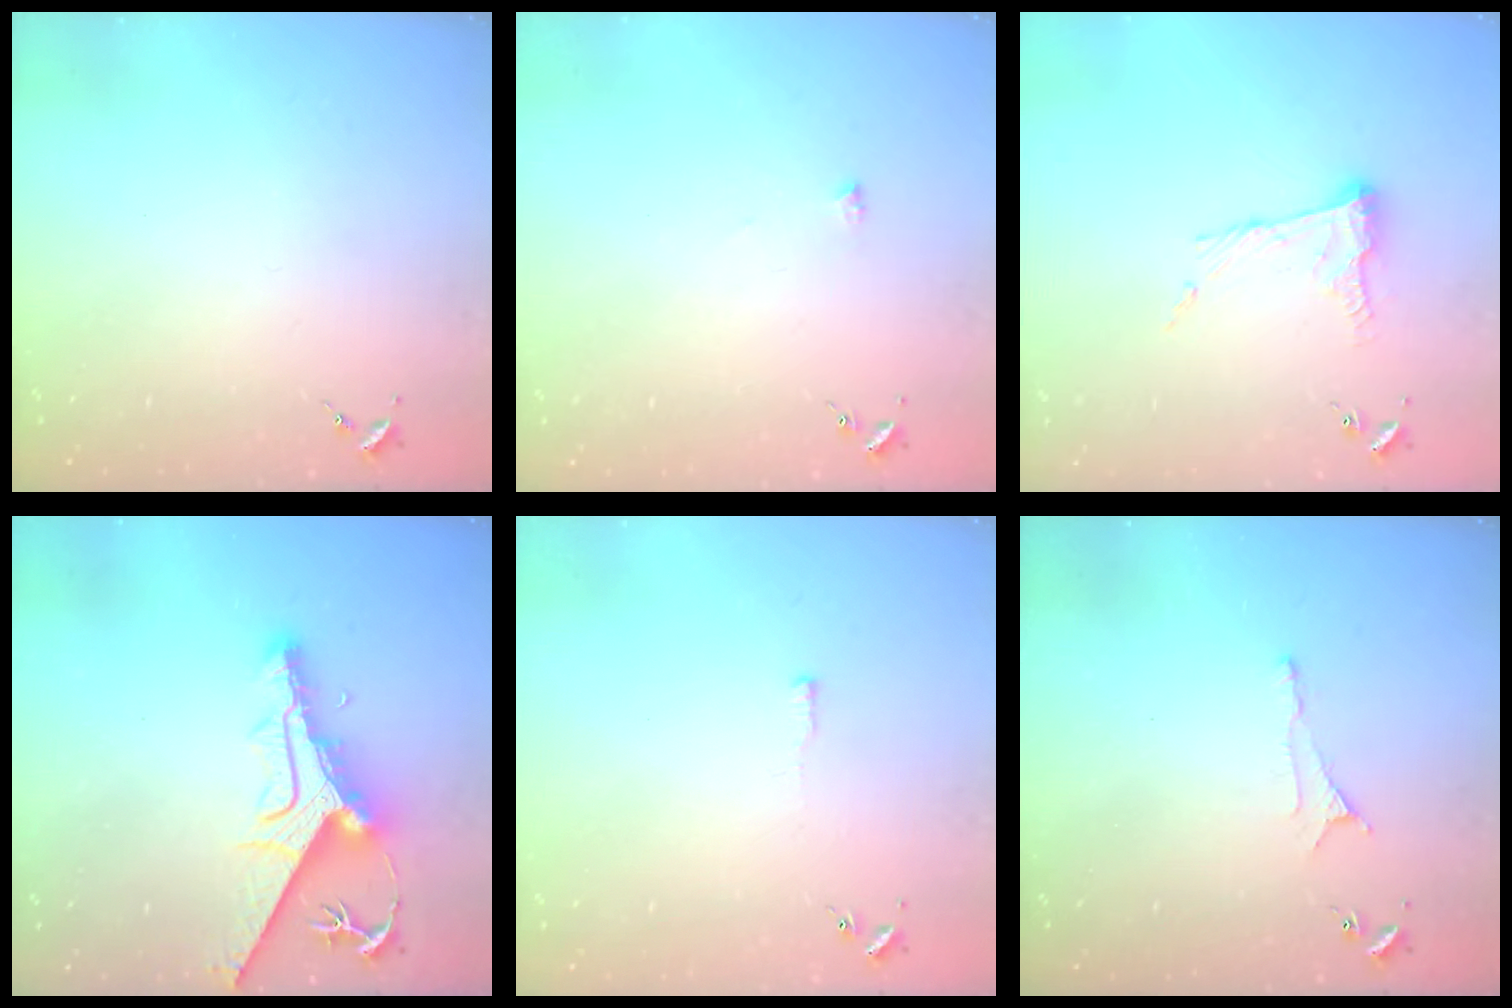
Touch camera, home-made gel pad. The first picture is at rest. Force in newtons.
{"total": 3.9, "press": 3.9, "slide": 0.6}
{"total": 9.6, "press": 9.6, "slide": 0.8}
{"total": 13.0, "press": 12.8, "slide": 1.8}
{"total": 2.9, "press": 2.9, "slide": 0.5}
{"total": 3.8, "press": 3.8, "slide": 0.6}